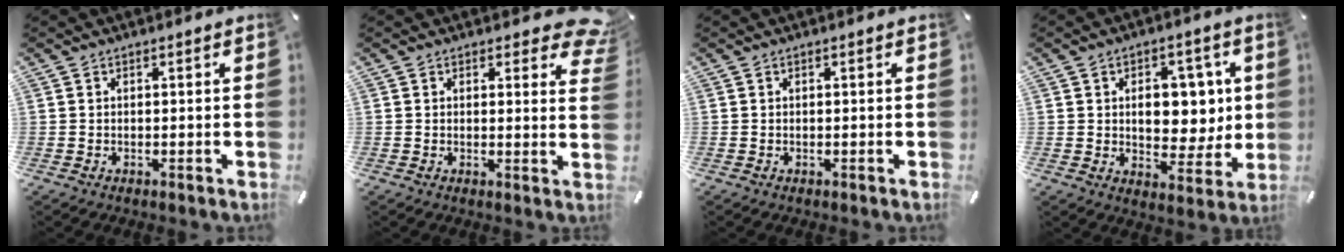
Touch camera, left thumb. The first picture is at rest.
{"total": 5.7, "force": [3.6, 2.8, 3.4], "torque": [-0.027, -0.020, 0.058]}
{"total": 0.0}
{"total": 10.7, "force": [2.1, 7.8, 7.1], "torque": [-0.082, -0.011, 0.033]}